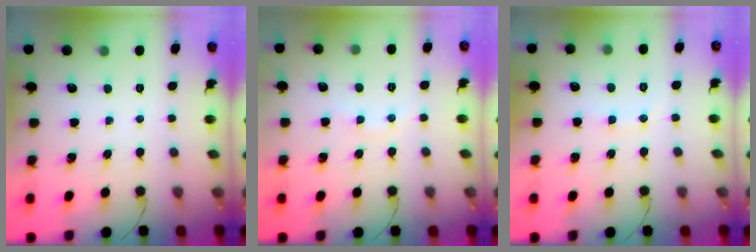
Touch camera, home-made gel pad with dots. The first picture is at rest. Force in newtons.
{"total": 4.4, "press": 4.2, "slide": 1.4}
{"total": 6.6, "press": 6.5, "slide": 1.2}